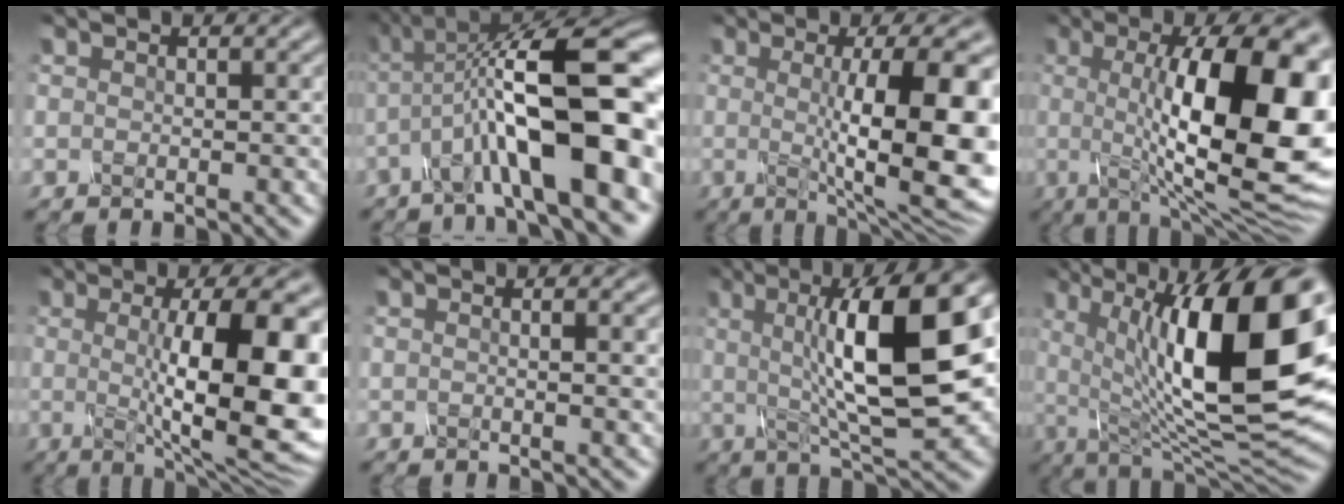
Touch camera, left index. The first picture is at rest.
{"total": 12.1, "force": [-2.6, 3.1, 11.4], "torque": [-0.182, 0.019, -0.047]}
{"total": 11.6, "force": [-0.1, 3.0, 11.2], "torque": [-0.143, -0.008, 0.000]}
{"total": 16.2, "force": [0.8, 4.8, 15.4], "torque": [-0.189, 0.007, 0.007]}
{"total": 12.8, "force": [0.0, 3.4, 12.3], "torque": [-0.158, -0.007, -0.001]}
{"total": 2.9, "force": [0.3, 1.1, 2.6], "torque": [-0.024, 0.006, -0.012]}
{"total": 13.3, "force": [1.9, 3.8, 12.6], "torque": [-0.171, 0.014, 0.024]}
{"total": 17.1, "force": [3.0, 6.2, 15.6], "torque": [-0.228, 0.002, 0.041]}